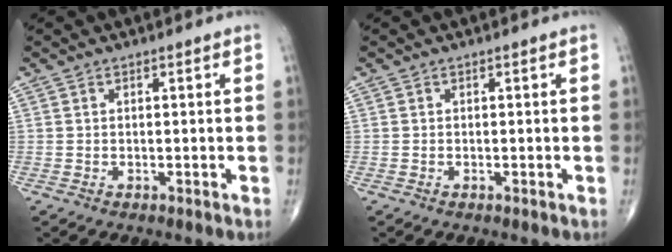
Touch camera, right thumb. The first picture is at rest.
{"total": 0.0}